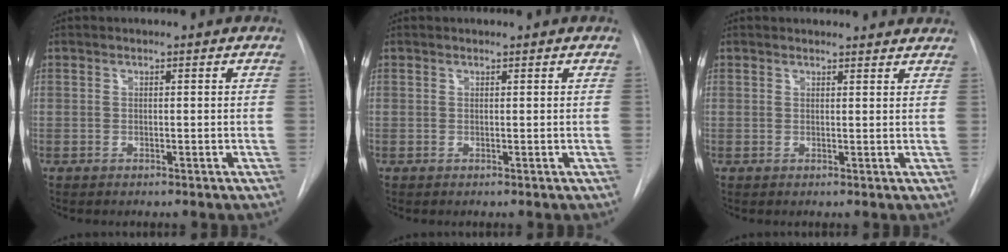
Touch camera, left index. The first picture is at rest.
{"total": 0.0}
{"total": 6.5, "force": [6.3, 1.4, 1.0], "torque": [0.003, 0.006, 0.052]}